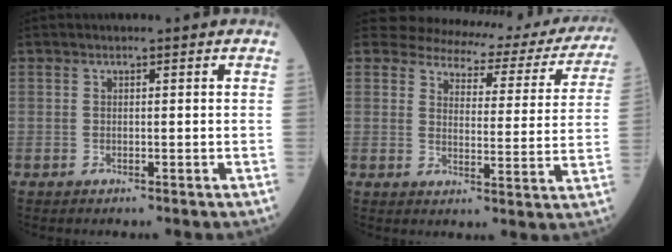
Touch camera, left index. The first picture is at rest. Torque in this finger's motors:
{"motor_torque": [1.07, -1.07, 0.07, 0.00]}